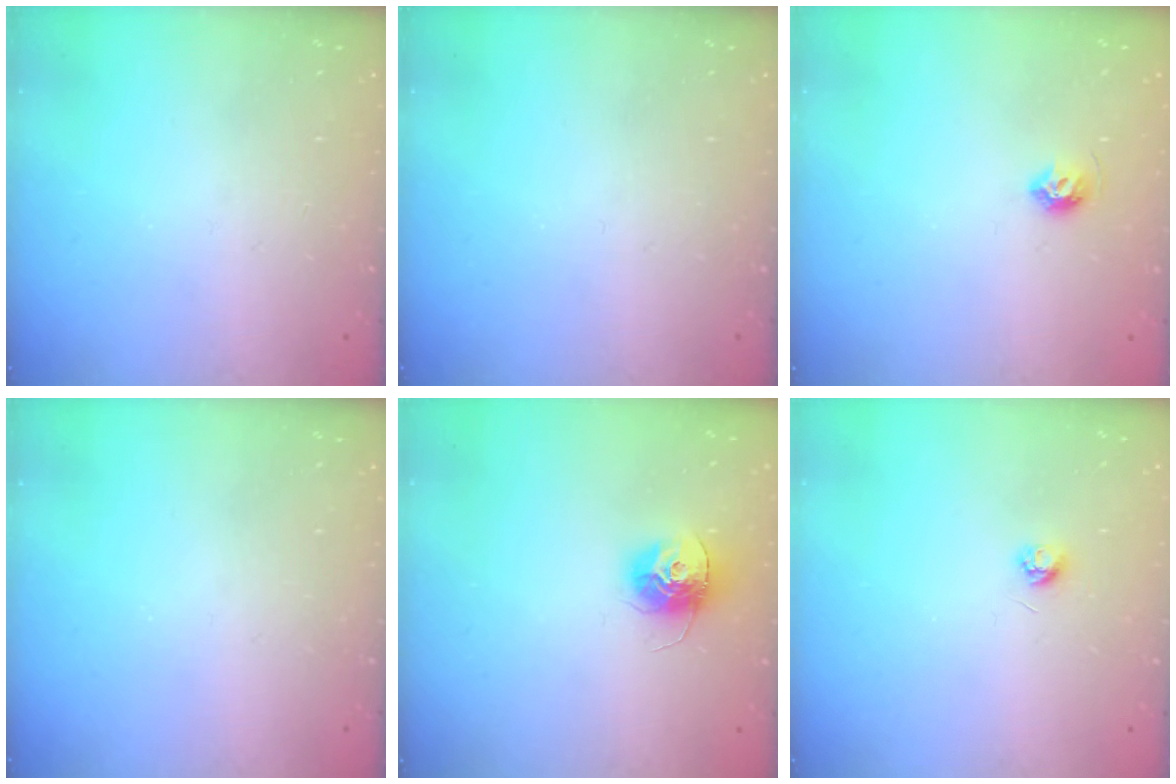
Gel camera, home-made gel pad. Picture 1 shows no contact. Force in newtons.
{"total": 0.0}
{"total": 5.6, "press": 5.5, "slide": 1.0}
{"total": 0.0}
{"total": 12.3, "press": 12.3, "slide": 1.0}
{"total": 3.7, "press": 3.7, "slide": 0.3}